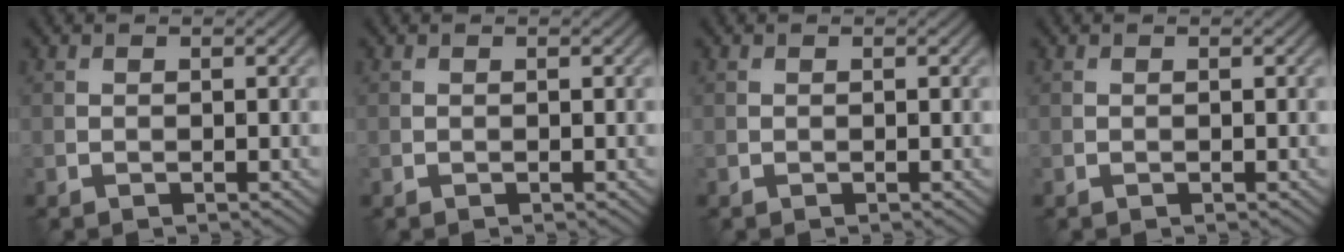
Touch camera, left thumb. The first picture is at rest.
{"total": 0.0}
{"total": 0.0}
{"total": 0.0}